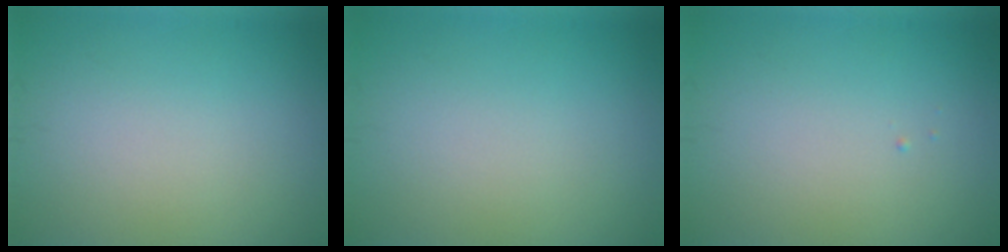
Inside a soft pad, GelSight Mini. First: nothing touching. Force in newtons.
{"total": 0.0}
{"total": 0.0}